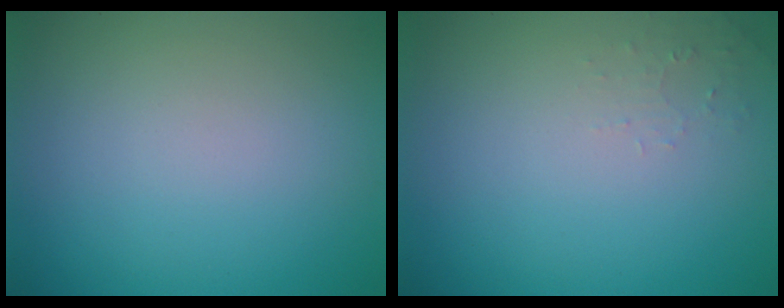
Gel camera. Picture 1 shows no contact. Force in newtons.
{"total": 0.9, "press": 0.9, "slide": 0.2}